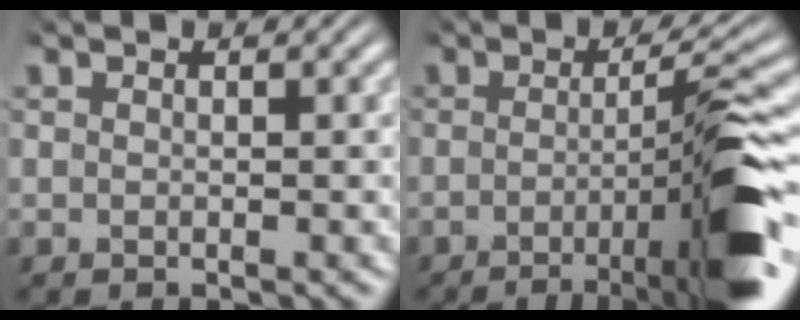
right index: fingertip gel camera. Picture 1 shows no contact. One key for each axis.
{"total": 10.5, "fx": -3.7, "fy": 1.4, "fz": 9.8, "tx": -0.135, "ty": -0.004, "tz": -0.052}